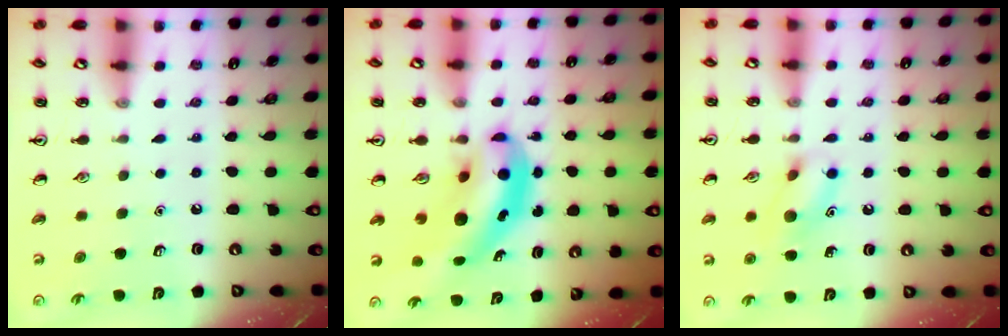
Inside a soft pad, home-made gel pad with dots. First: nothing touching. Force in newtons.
{"total": 7.9, "press": 7.5, "slide": 2.3}
{"total": 10.5, "press": 10.5, "slide": 0.7}